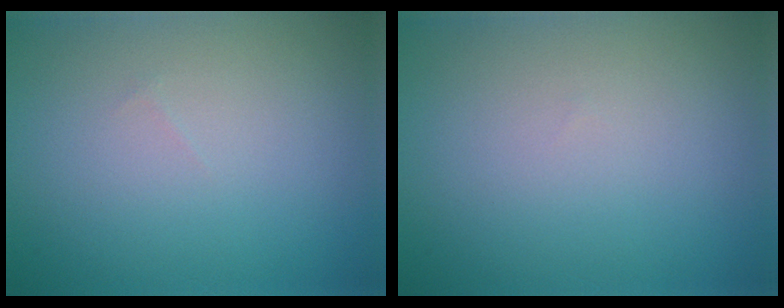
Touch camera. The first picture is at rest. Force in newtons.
{"total": 0.0}